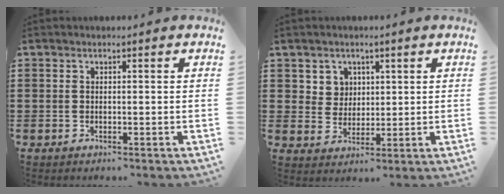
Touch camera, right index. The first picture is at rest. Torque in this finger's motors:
{"motor_torque": [0.06, -0.04, 0.05, 0.01]}